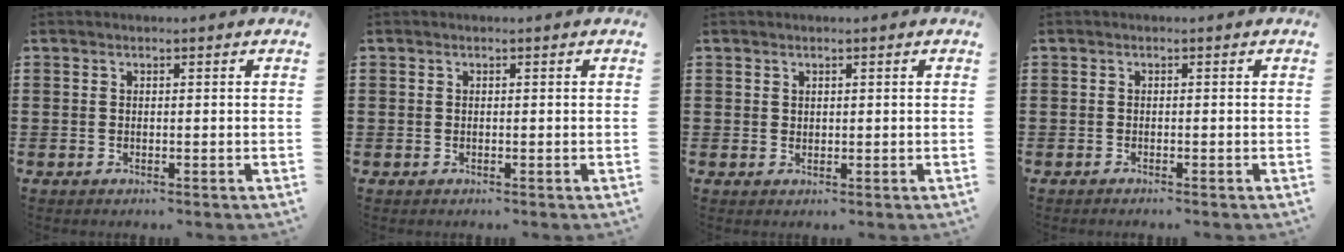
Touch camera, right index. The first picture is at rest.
{"total": 0.0}
{"total": 0.9, "force": [0.7, 0.5, 0.2], "torque": [-0.005, 0.002, 0.013]}
{"total": 0.6, "force": [-0.6, -0.2, 0.1], "torque": [-0.003, -0.003, -0.012]}